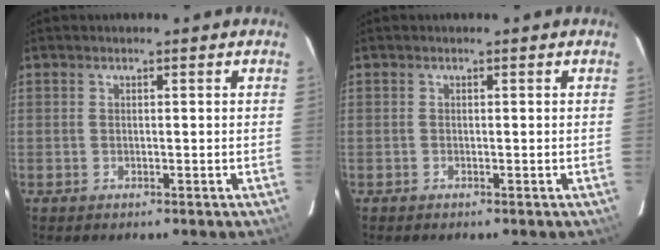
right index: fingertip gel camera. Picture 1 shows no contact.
{"total": 0.0}